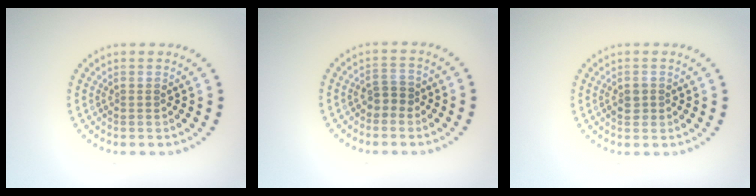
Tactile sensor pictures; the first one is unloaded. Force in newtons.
{"total": 1.6, "press": 1.5, "slide": 0.6}
{"total": 1.4, "press": 1.3, "slide": 0.4}